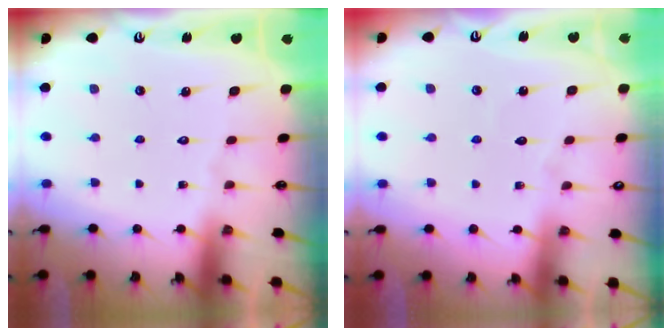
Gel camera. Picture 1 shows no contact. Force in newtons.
{"total": 2.6, "press": 2.6, "slide": 0.4}